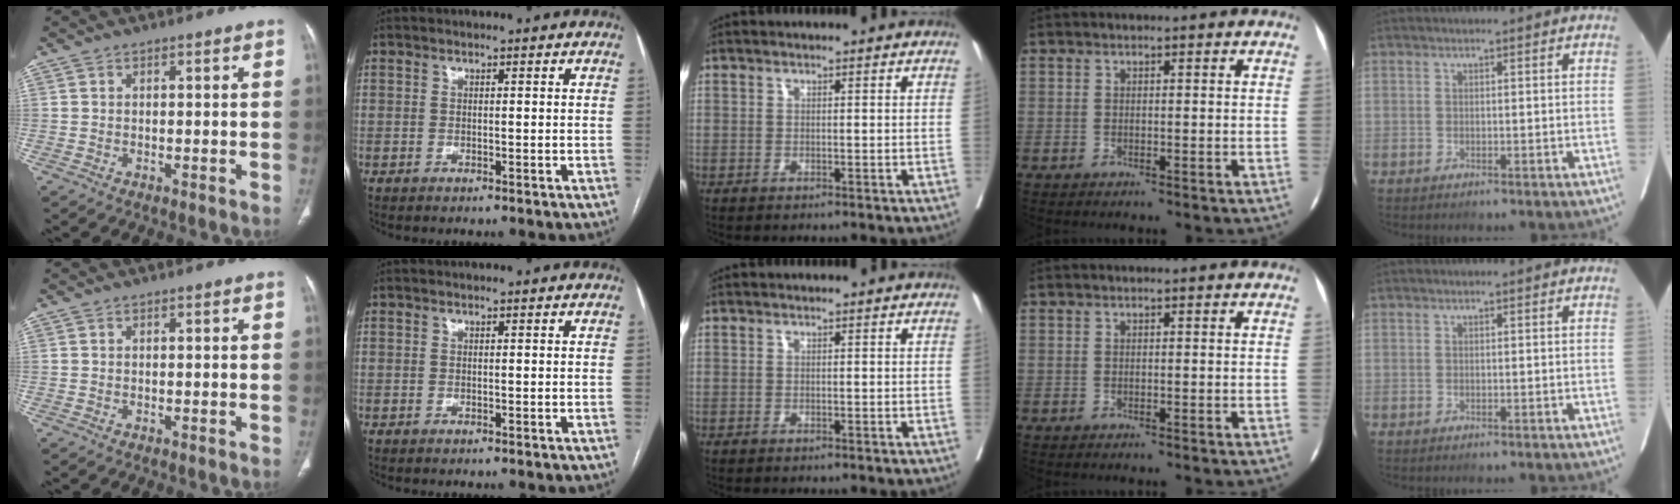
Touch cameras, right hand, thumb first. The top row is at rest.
{}